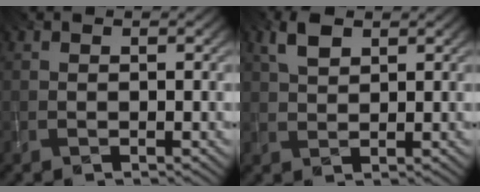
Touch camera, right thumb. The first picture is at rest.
{"total": 2.0, "force": [1.2, 0.6, 1.6], "torque": [-0.037, 0.002, 0.029]}